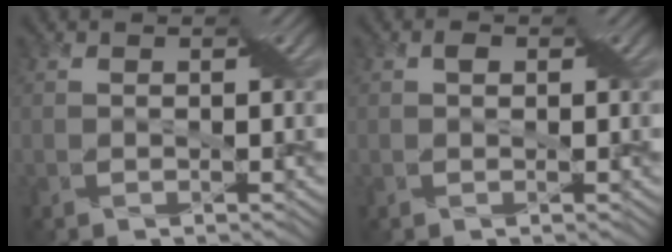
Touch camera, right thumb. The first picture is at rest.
{"total": 0.5, "force": [0.2, 0.5, 0.1], "torque": [-0.001, -0.002, 0.002]}